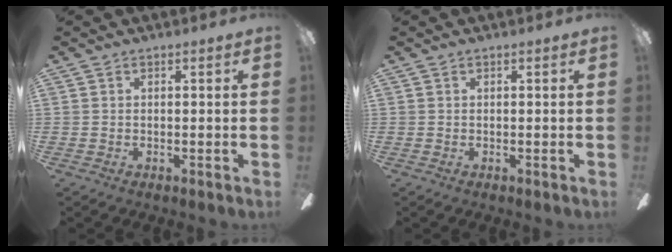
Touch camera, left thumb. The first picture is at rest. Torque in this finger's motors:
{"motor_torque": [-0.01, 0.01, 0.00, 0.00, 0.00]}